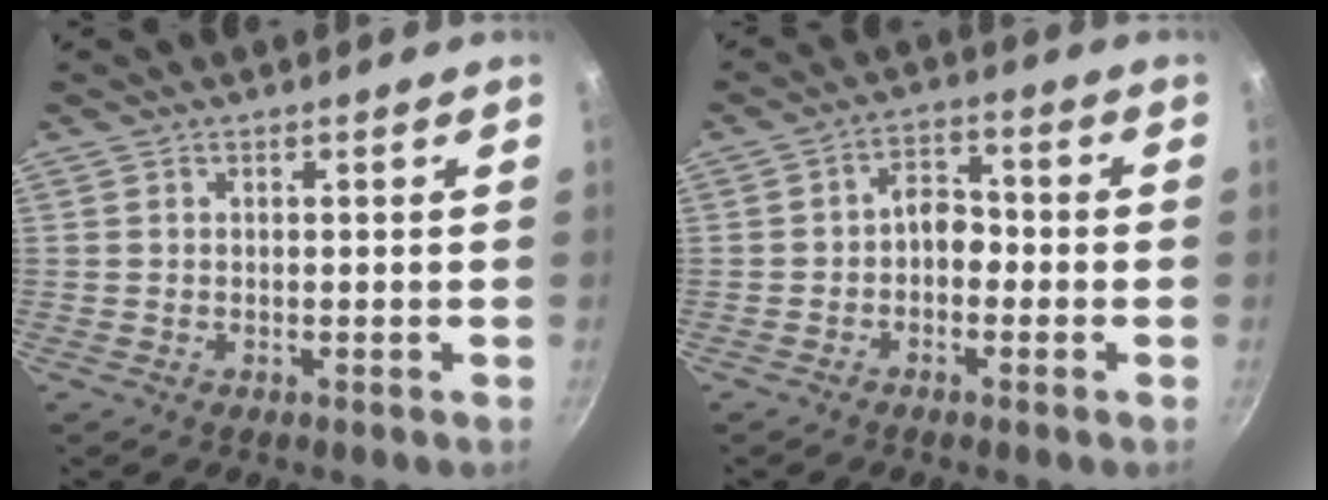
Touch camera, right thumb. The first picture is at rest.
{"total": 4.5, "force": [-1.3, 3.0, 3.0], "torque": [-0.028, 0.025, -0.030]}